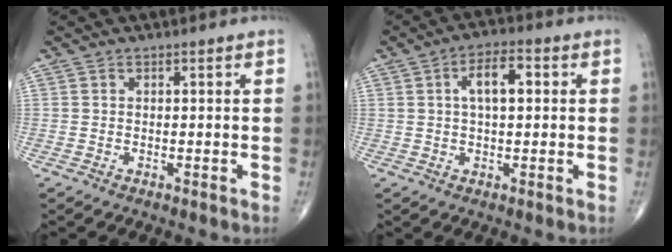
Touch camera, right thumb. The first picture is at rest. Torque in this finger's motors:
{"motor_torque": [0.93, 2.51, 1.00, 0.22, 0.04]}